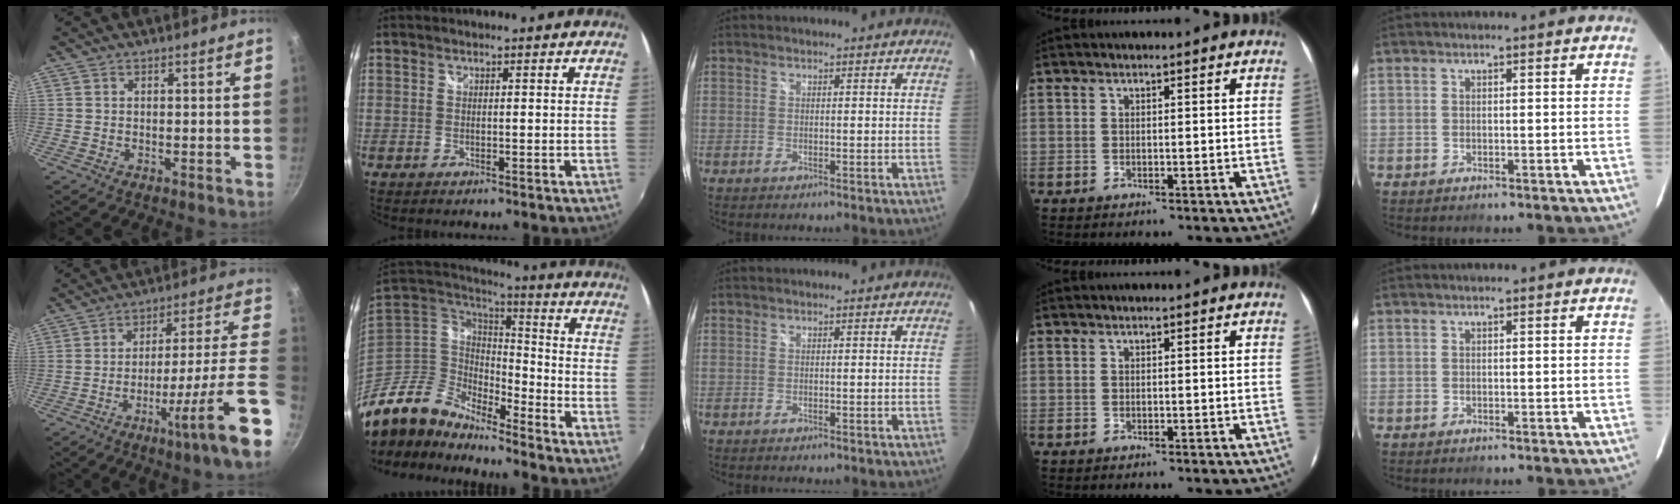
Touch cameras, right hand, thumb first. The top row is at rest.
{"thumb": {"total": 18.0, "force": [-7.4, -0.1, 16.4], "torque": [-0.220, 0.031, -0.121]}, "index": {"total": 12.5, "force": [-10.3, 5.9, 4.1], "torque": [-0.099, 0.012, -0.215]}}